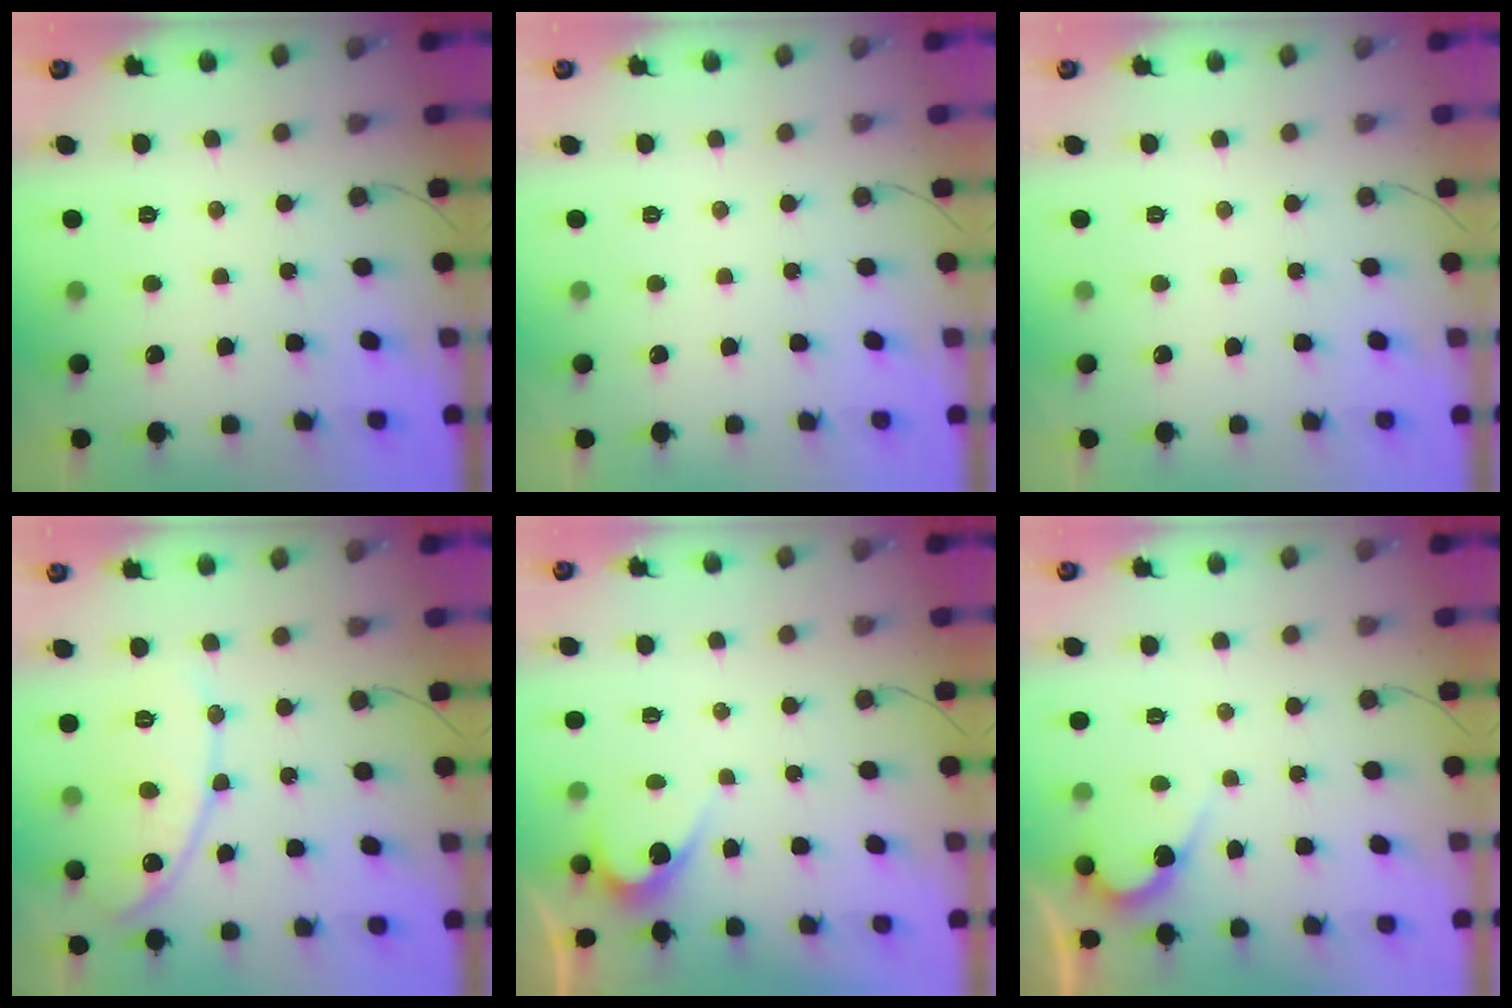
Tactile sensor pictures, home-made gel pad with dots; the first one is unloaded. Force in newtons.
{"total": 0.0}
{"total": 0.0}
{"total": 12.2, "press": 12.1, "slide": 1.3}
{"total": 3.2, "press": 3.2, "slide": 0.3}
{"total": 4.3, "press": 4.2, "slide": 0.3}